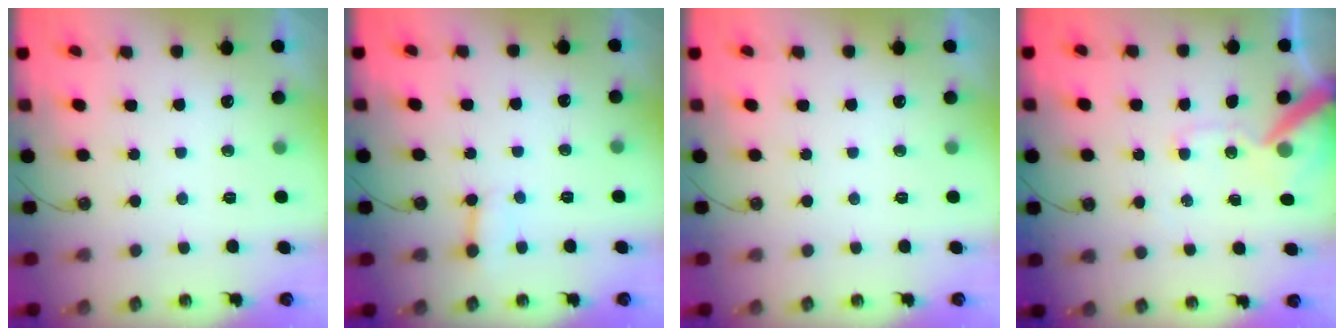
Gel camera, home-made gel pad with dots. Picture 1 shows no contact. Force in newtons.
{"total": 3.8, "press": 3.8, "slide": 0.3}
{"total": 0.0}
{"total": 11.6, "press": 11.5, "slide": 1.5}